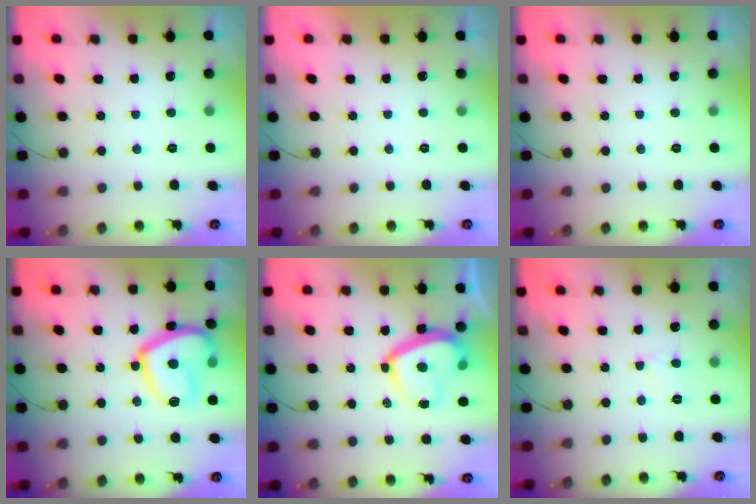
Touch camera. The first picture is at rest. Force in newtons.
{"total": 2.3, "press": 2.3, "slide": 0.4}
{"total": 0.0}
{"total": 15.4, "press": 15.3, "slide": 1.6}
{"total": 12.4, "press": 12.3, "slide": 1.0}
{"total": 3.9, "press": 3.9, "slide": 0.4}